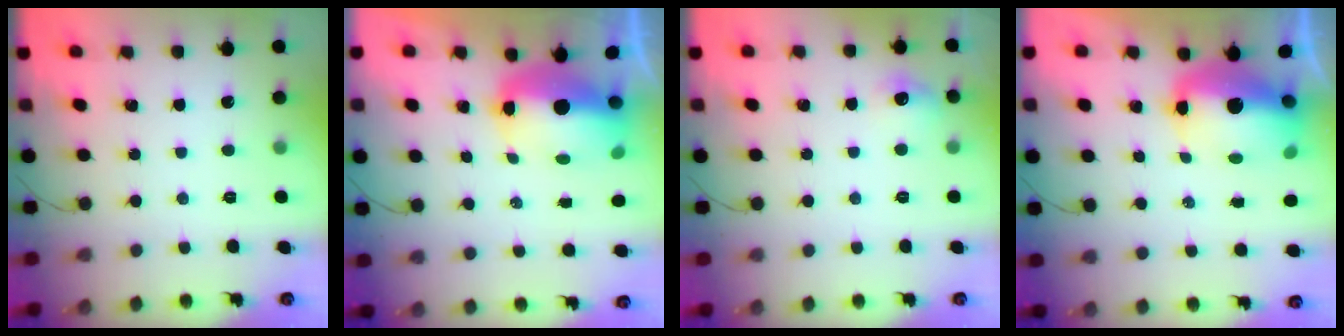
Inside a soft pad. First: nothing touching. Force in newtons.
{"total": 10.7, "press": 10.5, "slide": 2.0}
{"total": 6.9, "press": 6.7, "slide": 1.7}
{"total": 14.4, "press": 14.1, "slide": 2.7}